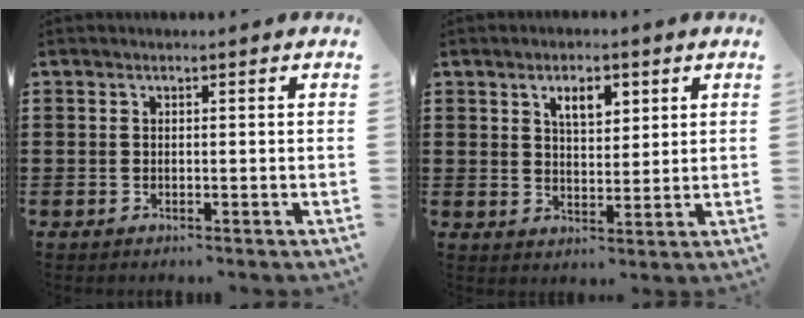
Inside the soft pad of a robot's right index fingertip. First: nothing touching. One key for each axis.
{"total": 4.3, "fx": 2.3, "fy": 2.1, "fz": 2.9, "tx": -0.050, "ty": 0.003, "tz": 0.036}